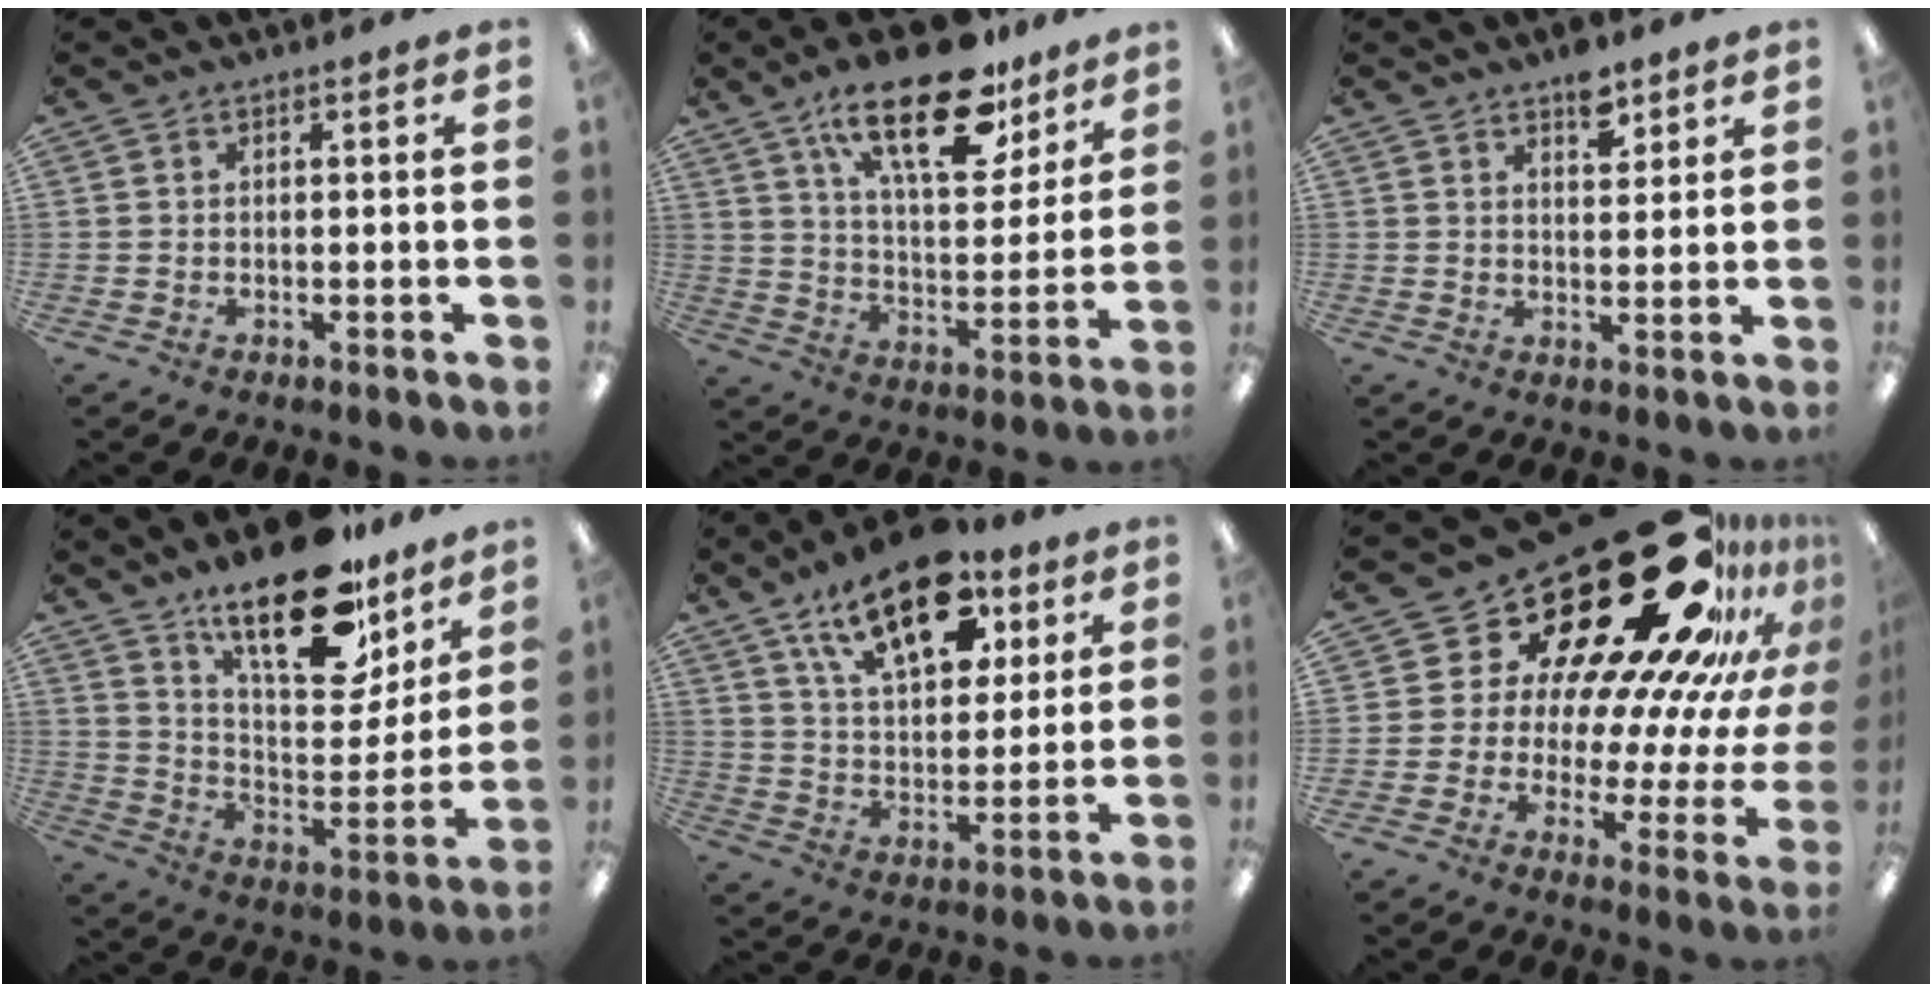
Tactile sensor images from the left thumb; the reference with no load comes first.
{"total": 22.3, "force": [14.4, 9.4, 14.2], "torque": [-0.214, -0.073, 0.239]}
{"total": 6.3, "force": [4.4, 3.3, 3.2], "torque": [-0.025, -0.025, 0.071]}
{"total": 23.7, "force": [17.1, 9.3, 13.6], "torque": [-0.203, -0.113, 0.291]}
{"total": 19.1, "force": [11.7, 9.6, 11.6], "torque": [-0.175, -0.052, 0.200]}
{"total": 33.5, "force": [20.9, 14.8, 21.6], "torque": [-0.303, -0.176, 0.393]}